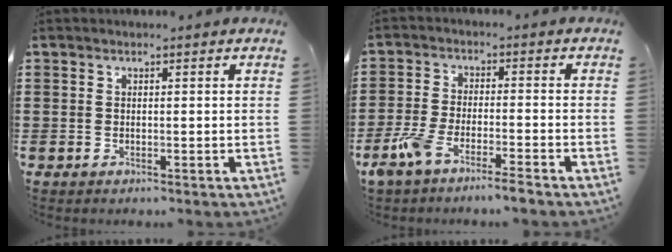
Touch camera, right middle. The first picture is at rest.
{"total": 5.6, "force": [-4.5, 0.5, 3.3], "torque": [-0.088, -0.013, -0.090]}